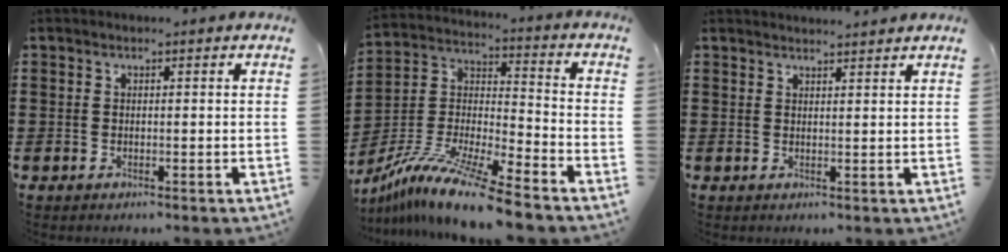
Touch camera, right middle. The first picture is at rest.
{"total": 12.1, "force": [-10.6, -0.3, 5.8], "torque": [-0.122, 0.003, -0.212]}
{"total": 1.8, "force": [1.7, -0.3, 0.0], "torque": [-0.003, -0.001, 0.034]}